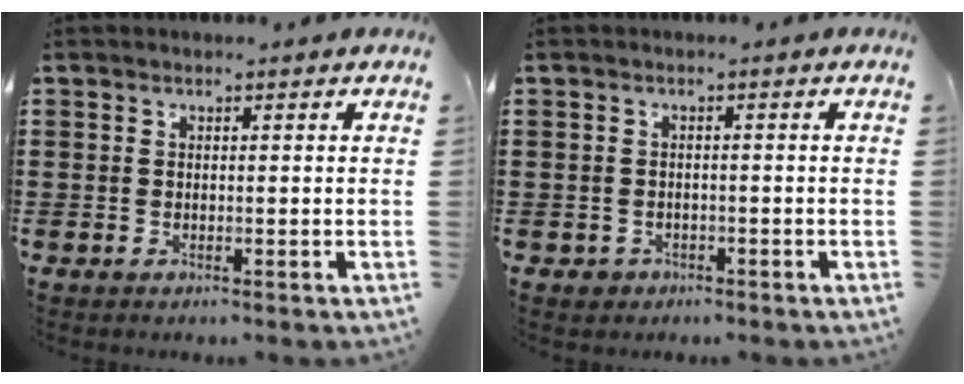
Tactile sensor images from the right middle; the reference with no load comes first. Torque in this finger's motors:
{"motor_torque": [0.87, 0.44, 0.05, 0.01]}